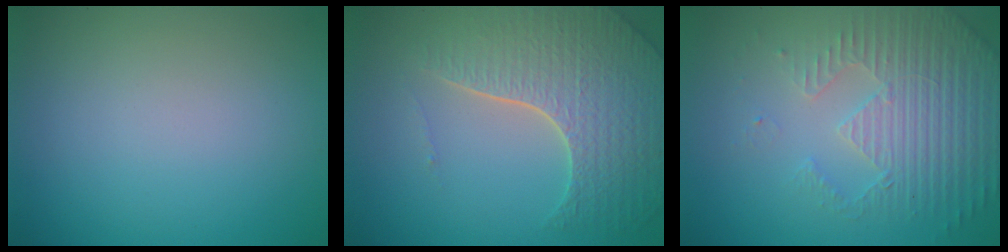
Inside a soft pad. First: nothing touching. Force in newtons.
{"total": 7.0, "press": 5.2, "slide": 4.6}
{"total": 5.0, "press": 3.7, "slide": 3.4}